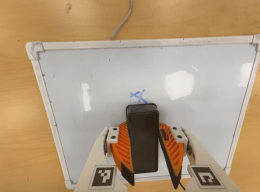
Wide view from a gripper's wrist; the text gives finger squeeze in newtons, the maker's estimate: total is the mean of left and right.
{"total": 13.3, "left": 14.8, "right": 11.7}